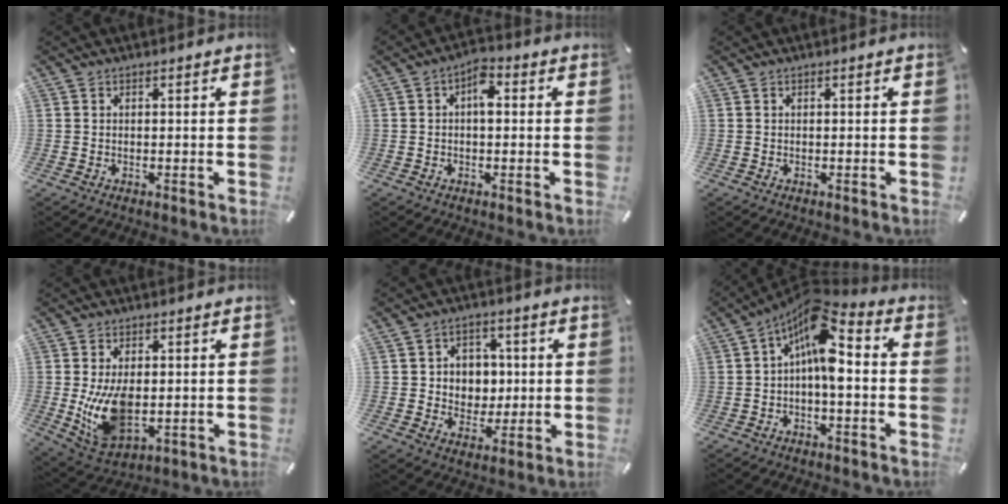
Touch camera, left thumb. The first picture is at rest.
{"total": 4.5, "force": [0.4, 2.4, 3.8], "torque": [-0.062, 0.008, 0.001]}
{"total": 0.0}
{"total": 11.0, "force": [-0.1, 6.8, 8.6], "torque": [-0.177, -0.017, -0.003]}
{"total": 6.9, "force": [0.6, 6.7, 1.6], "torque": [-0.021, -0.001, 0.011]}
{"total": 11.4, "force": [2.1, 5.1, 10.0], "torque": [-0.171, -0.025, 0.037]}